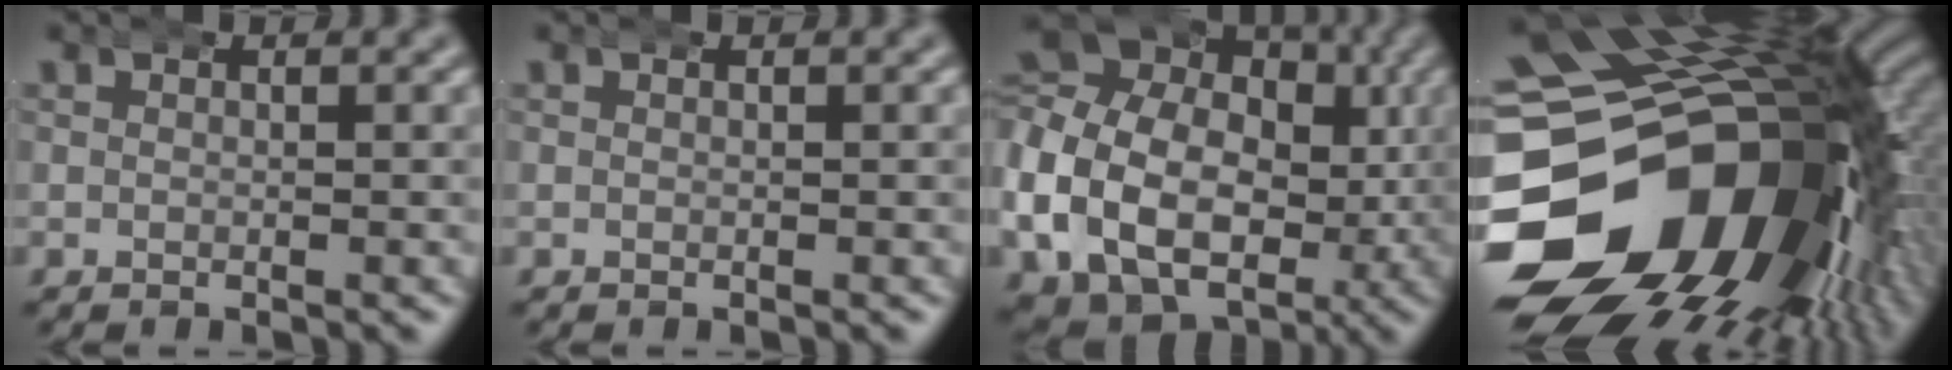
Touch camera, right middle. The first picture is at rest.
{"total": 0.0}
{"total": 15.9, "force": [-0.9, 13.0, 9.1], "torque": [-0.196, -0.044, -0.010]}
{"total": 35.6, "force": [-1.3, 22.9, 27.2], "torque": [-0.428, -0.048, -0.018]}